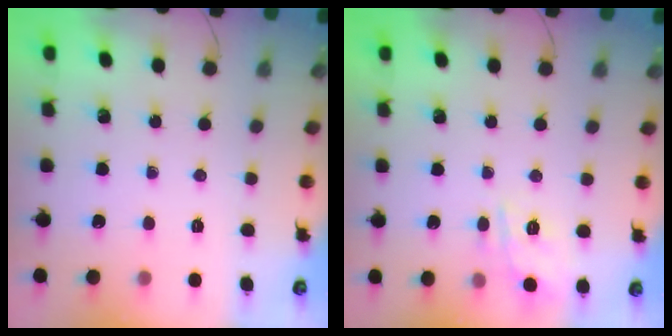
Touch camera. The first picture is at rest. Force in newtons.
{"total": 12.4, "press": 12.4, "slide": 0.8}